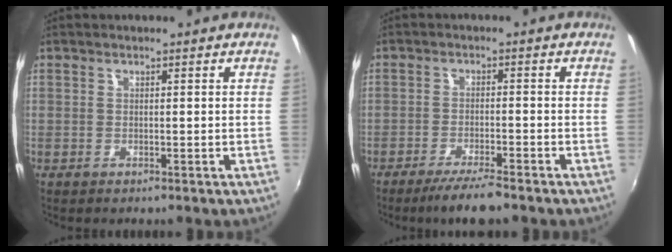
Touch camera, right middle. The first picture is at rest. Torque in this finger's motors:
{"motor_torque": [0.05, -0.05, 0.05, 0.05]}